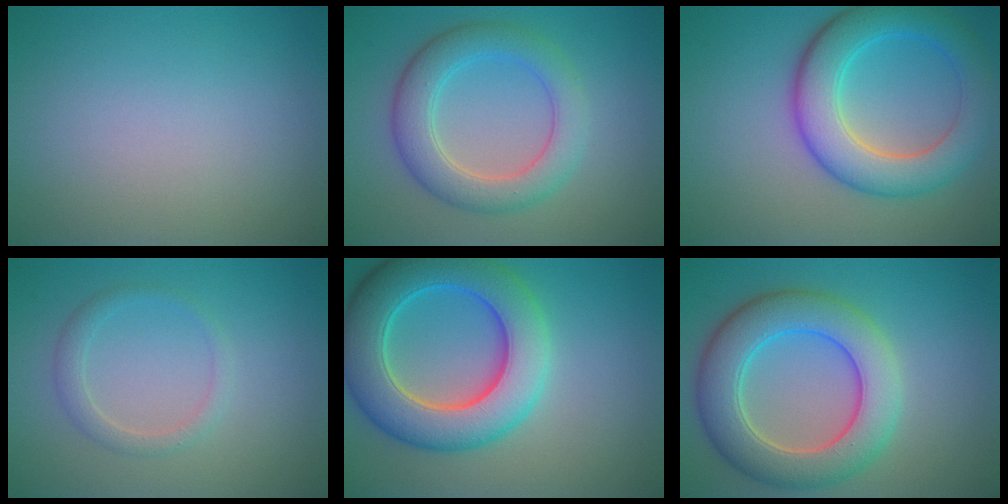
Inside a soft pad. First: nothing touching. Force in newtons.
{"total": 5.1, "press": 5.1, "slide": 0.1}
{"total": 7.3, "press": 7.3, "slide": 0.2}
{"total": 1.7, "press": 1.7, "slide": 0.0}
{"total": 9.5, "press": 9.5, "slide": 0.3}
{"total": 7.9, "press": 7.9, "slide": 0.4}